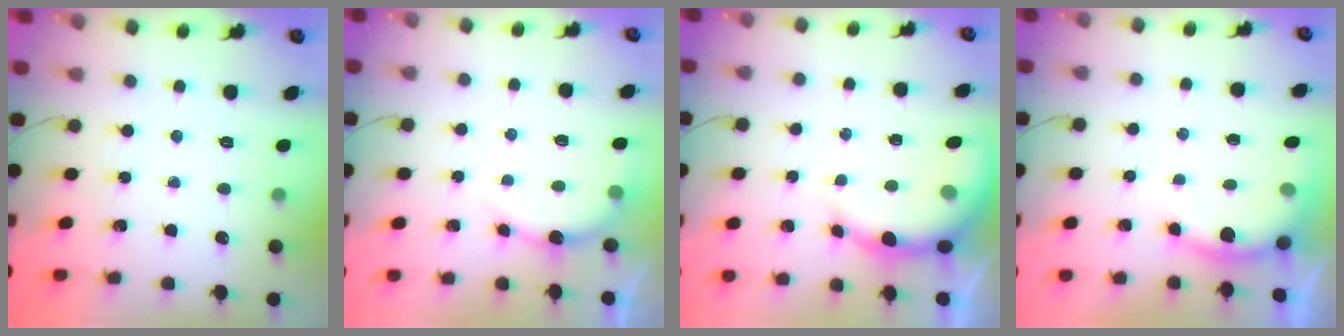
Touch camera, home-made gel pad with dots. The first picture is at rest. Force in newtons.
{"total": 4.8, "press": 4.8, "slide": 0.8}
{"total": 8.7, "press": 8.7, "slide": 1.0}
{"total": 6.0, "press": 6.0, "slide": 0.1}